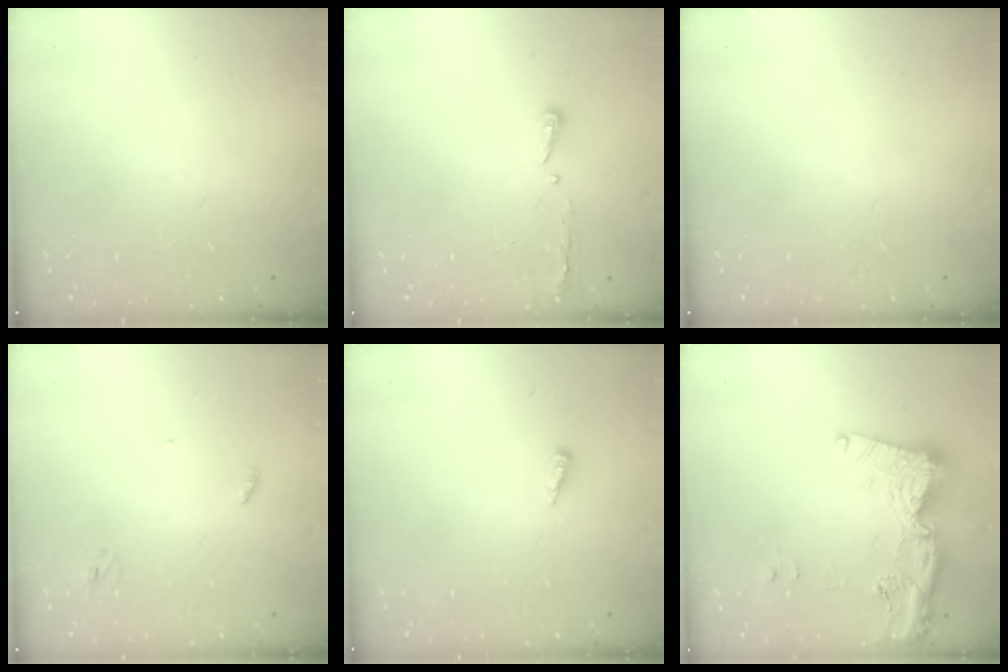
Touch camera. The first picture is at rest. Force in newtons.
{"total": 3.7, "press": 3.7, "slide": 0.6}
{"total": 0.0}
{"total": 2.8, "press": 2.8, "slide": 0.2}
{"total": 3.1, "press": 3.1, "slide": 0.3}
{"total": 16.6, "press": 16.5, "slide": 1.9}